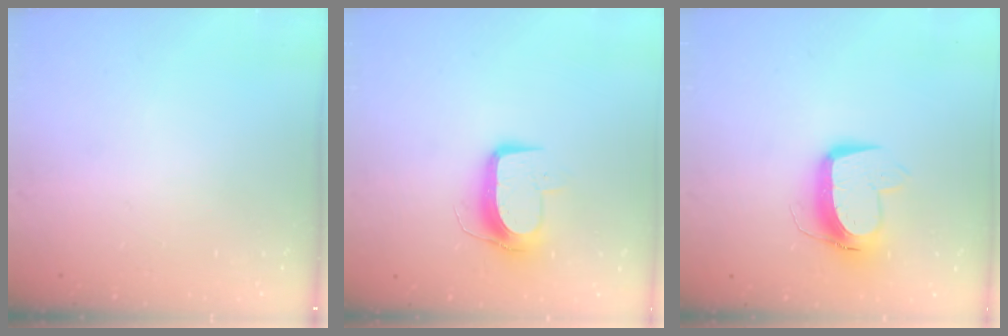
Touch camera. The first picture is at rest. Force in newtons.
{"total": 9.8, "press": 9.8, "slide": 0.4}
{"total": 11.7, "press": 11.6, "slide": 1.5}